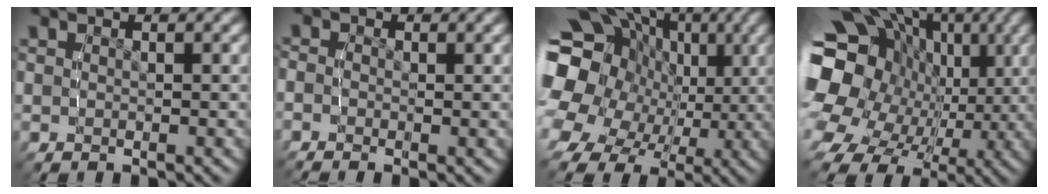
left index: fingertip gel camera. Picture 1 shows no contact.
{"total": 1.1, "force": [-0.4, 1.0, 0.3], "torque": [-0.002, 0.006, -0.022]}
{"total": 15.4, "force": [0.3, 12.9, 8.4], "torque": [-0.171, -0.039, 0.000]}
{"total": 17.3, "force": [-0.4, 14.4, 9.6], "torque": [-0.192, -0.056, -0.002]}